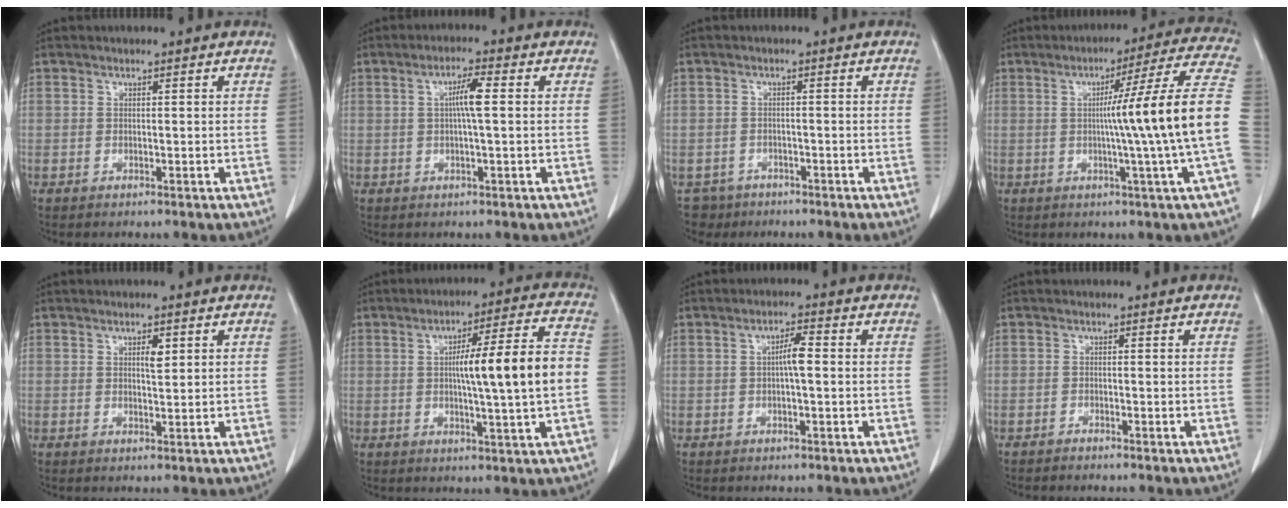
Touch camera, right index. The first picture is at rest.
{"total": 4.2, "force": [0.5, 0.0, 4.1], "torque": [-0.075, 0.005, 0.008]}
{"total": 3.9, "force": [-2.7, 2.7, -0.6], "torque": [0.010, 0.006, -0.047]}
{"total": 16.3, "force": [-1.1, -3.3, 16.0], "torque": [-0.209, -0.001, -0.024]}
{"total": 1.9, "force": [0.8, 0.6, 1.7], "torque": [-0.030, -0.003, 0.012]}
{"total": 12.9, "force": [-0.2, -0.1, 12.9], "torque": [-0.198, 0.014, -0.006]}
{"total": 3.2, "force": [0.0, 0.3, 3.2], "torque": [-0.057, 0.005, -0.001]}
{"total": 1.2, "force": [-1.1, 0.1, 0.4], "torque": [-0.007, 0.000, -0.016]}